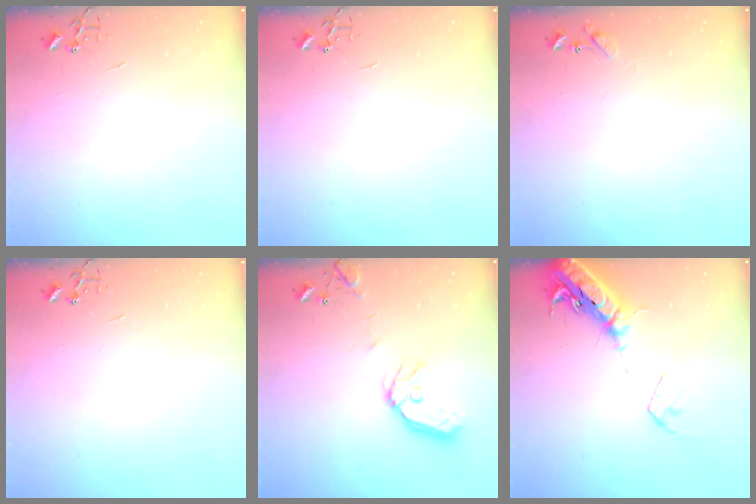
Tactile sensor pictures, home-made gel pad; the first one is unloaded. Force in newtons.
{"total": 0.0}
{"total": 6.7, "press": 6.6, "slide": 0.8}
{"total": 0.0}
{"total": 13.4, "press": 13.2, "slide": 2.1}
{"total": 18.4, "press": 17.9, "slide": 4.4}